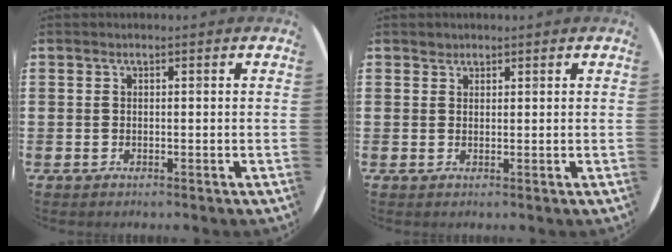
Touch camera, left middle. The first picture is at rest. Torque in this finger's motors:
{"motor_torque": [0.08, -0.05, -0.02, 0.00]}